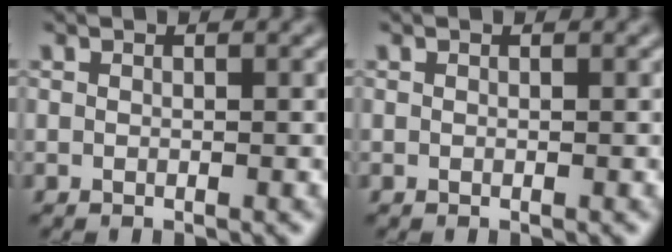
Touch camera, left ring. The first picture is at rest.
{"total": 0.0}